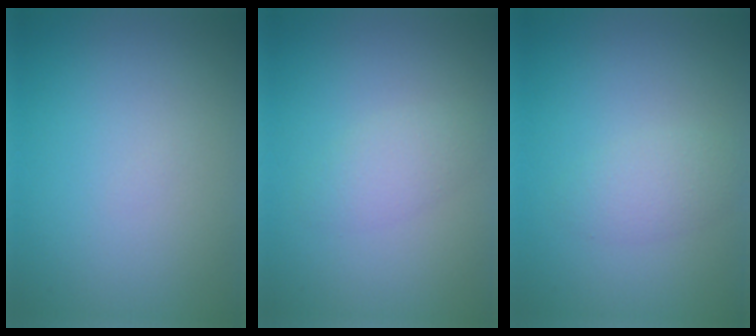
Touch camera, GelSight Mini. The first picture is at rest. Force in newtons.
{"total": 1.7, "press": 1.7, "slide": 0.1}
{"total": 1.9, "press": 1.9, "slide": 0.1}